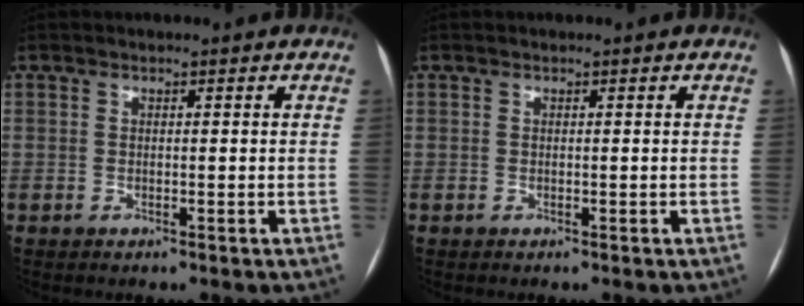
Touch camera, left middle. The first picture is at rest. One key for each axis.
{"total": 0.0}